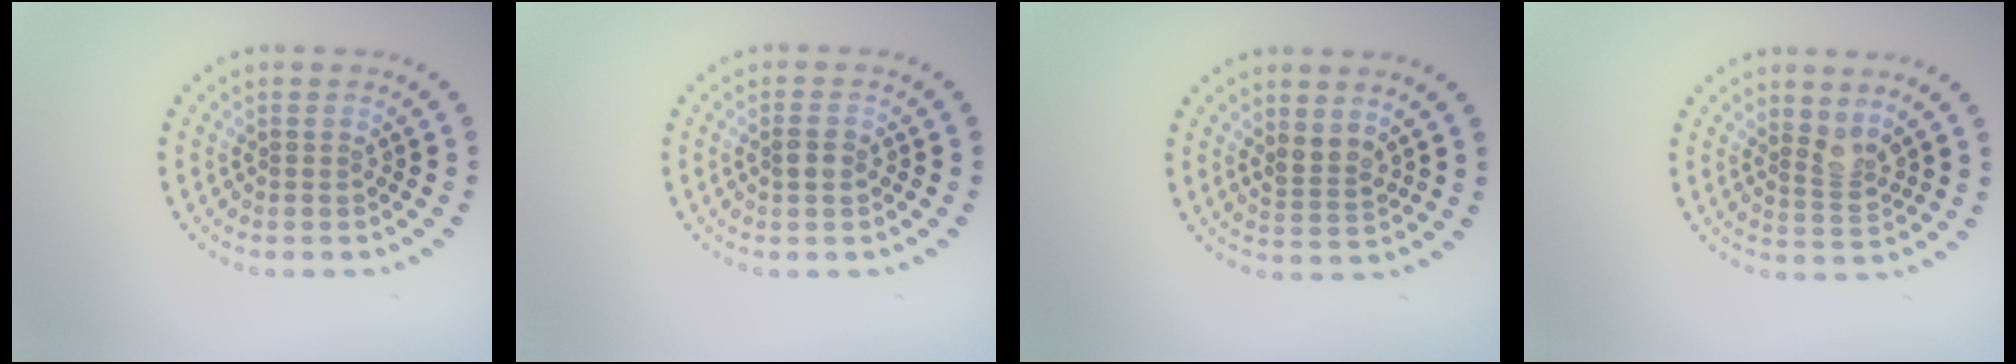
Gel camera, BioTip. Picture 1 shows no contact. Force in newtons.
{"total": 1.4, "press": 1.4, "slide": 0.2}
{"total": 1.9, "press": 1.6, "slide": 1.0}
{"total": 2.1, "press": 1.5, "slide": 1.5}